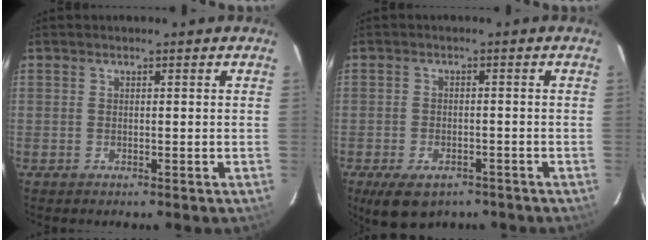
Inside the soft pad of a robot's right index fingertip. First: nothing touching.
{"total": 7.9, "force": [-5.3, 4.1, 4.2], "torque": [-0.092, -0.017, -0.079]}